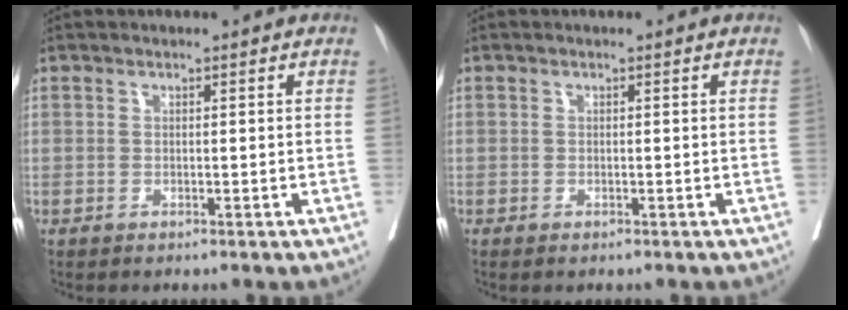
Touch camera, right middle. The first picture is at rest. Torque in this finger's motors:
{"motor_torque": [0.92, -1.22, 0.08, 0.04]}